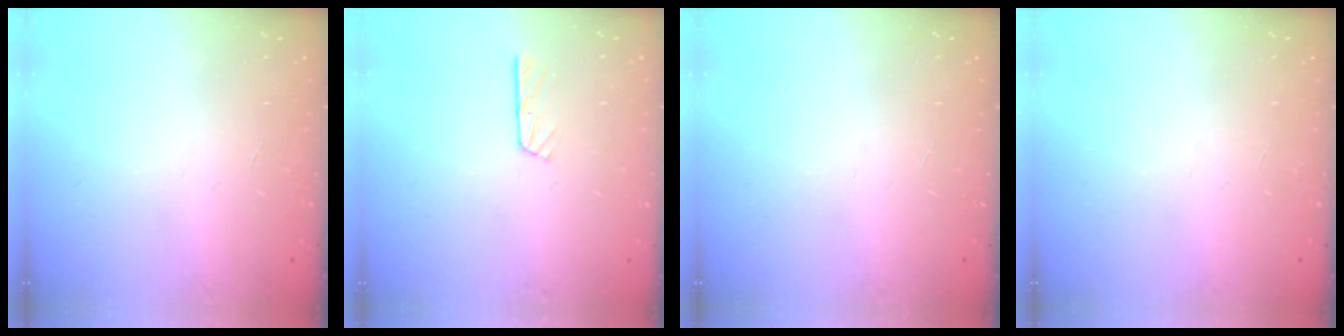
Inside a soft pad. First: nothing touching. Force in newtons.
{"total": 4.1, "press": 4.1, "slide": 0.4}
{"total": 0.0}
{"total": 0.0}